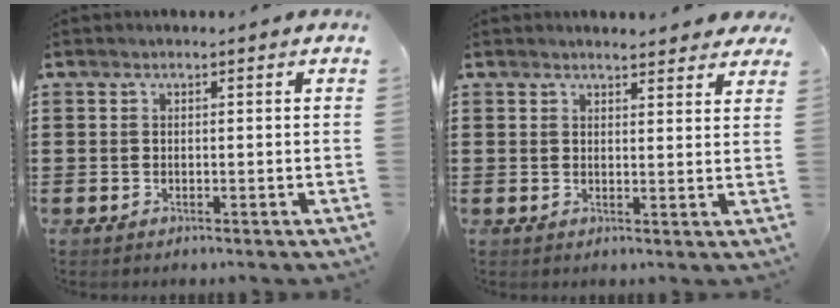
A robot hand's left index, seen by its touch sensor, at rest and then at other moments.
{"total": 2.7, "force": [2.6, 0.3, 0.5], "torque": [-0.011, -0.005, 0.048]}